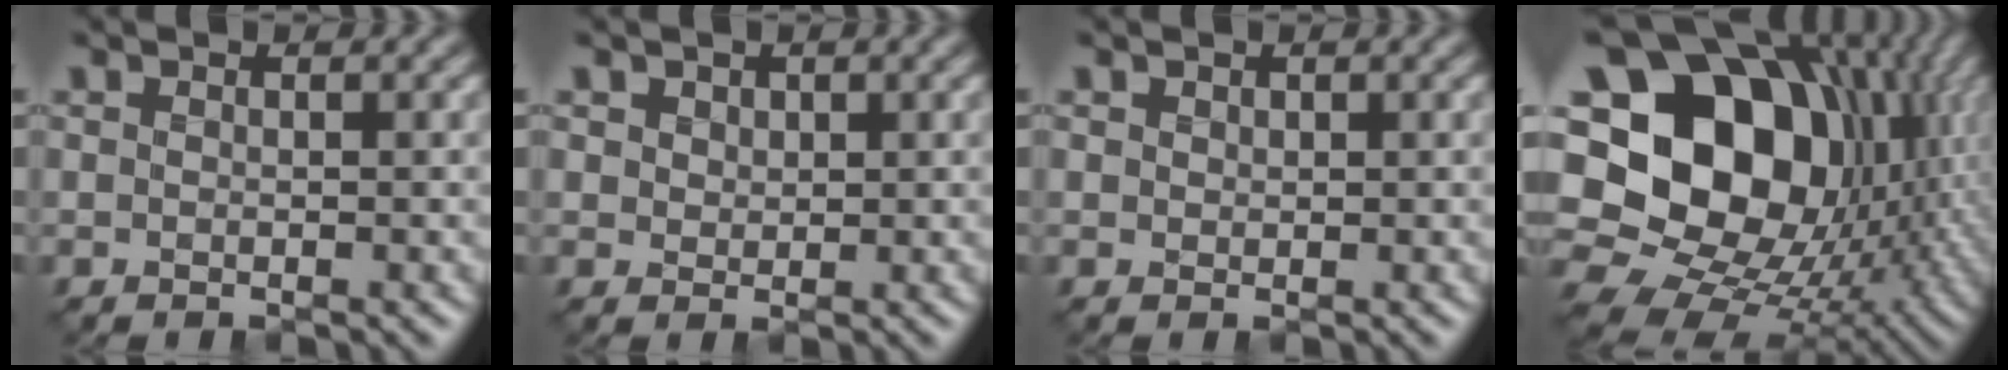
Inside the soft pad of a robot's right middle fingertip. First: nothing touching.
{"total": 2.4, "force": [1.2, 1.8, 1.0], "torque": [-0.037, -0.002, 0.024]}
{"total": 0.7, "force": [0.4, 0.6, 0.1], "torque": [-0.005, -0.007, 0.009]}
{"total": 21.0, "force": [2.5, 16.2, 13.1], "torque": [-0.257, 0.029, 0.050]}